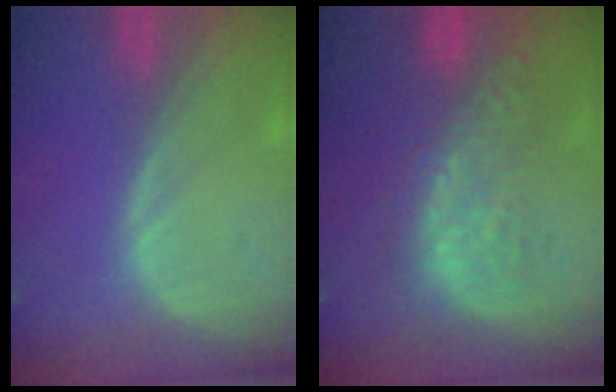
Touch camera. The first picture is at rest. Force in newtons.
{"total": 10.5, "press": 9.5, "slide": 4.4}